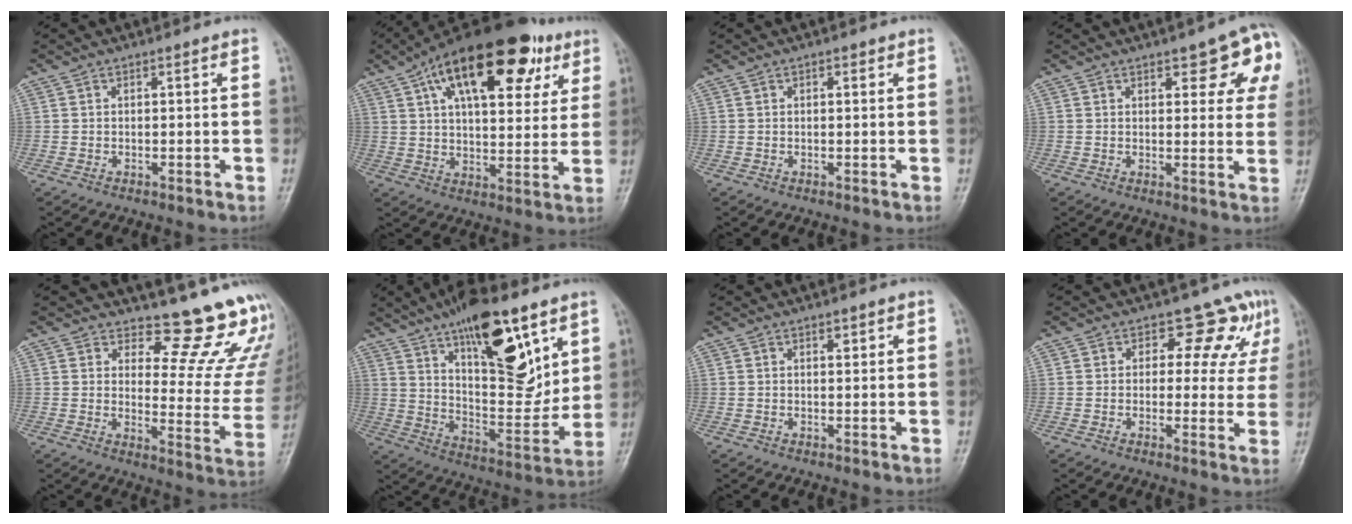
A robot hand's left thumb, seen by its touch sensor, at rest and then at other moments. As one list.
[{"total": 24.8, "force": [12.0, 11.4, 18.5], "torque": [-0.262, 0.001, 0.184]}, {"total": 1.0, "force": [0.5, 0.6, 0.7], "torque": [-0.006, 0.001, 0.003]}, {"total": 11.0, "force": [4.9, 4.3, 8.9], "torque": [-0.068, -0.015, 0.052]}, {"total": 14.4, "force": [13.0, 3.7, 4.8], "torque": [-0.017, -0.155, 0.146]}, {"total": 22.7, "force": [11.9, 9.2, 17.0], "torque": [-0.224, -0.059, 0.201]}, {"total": 1.1, "force": [0.6, 0.5, 0.6], "torque": [-0.004, -0.003, 0.008]}, {"total": 7.6, "force": [4.2, 5.3, 3.6], "torque": [0.000, -0.016, 0.040]}]